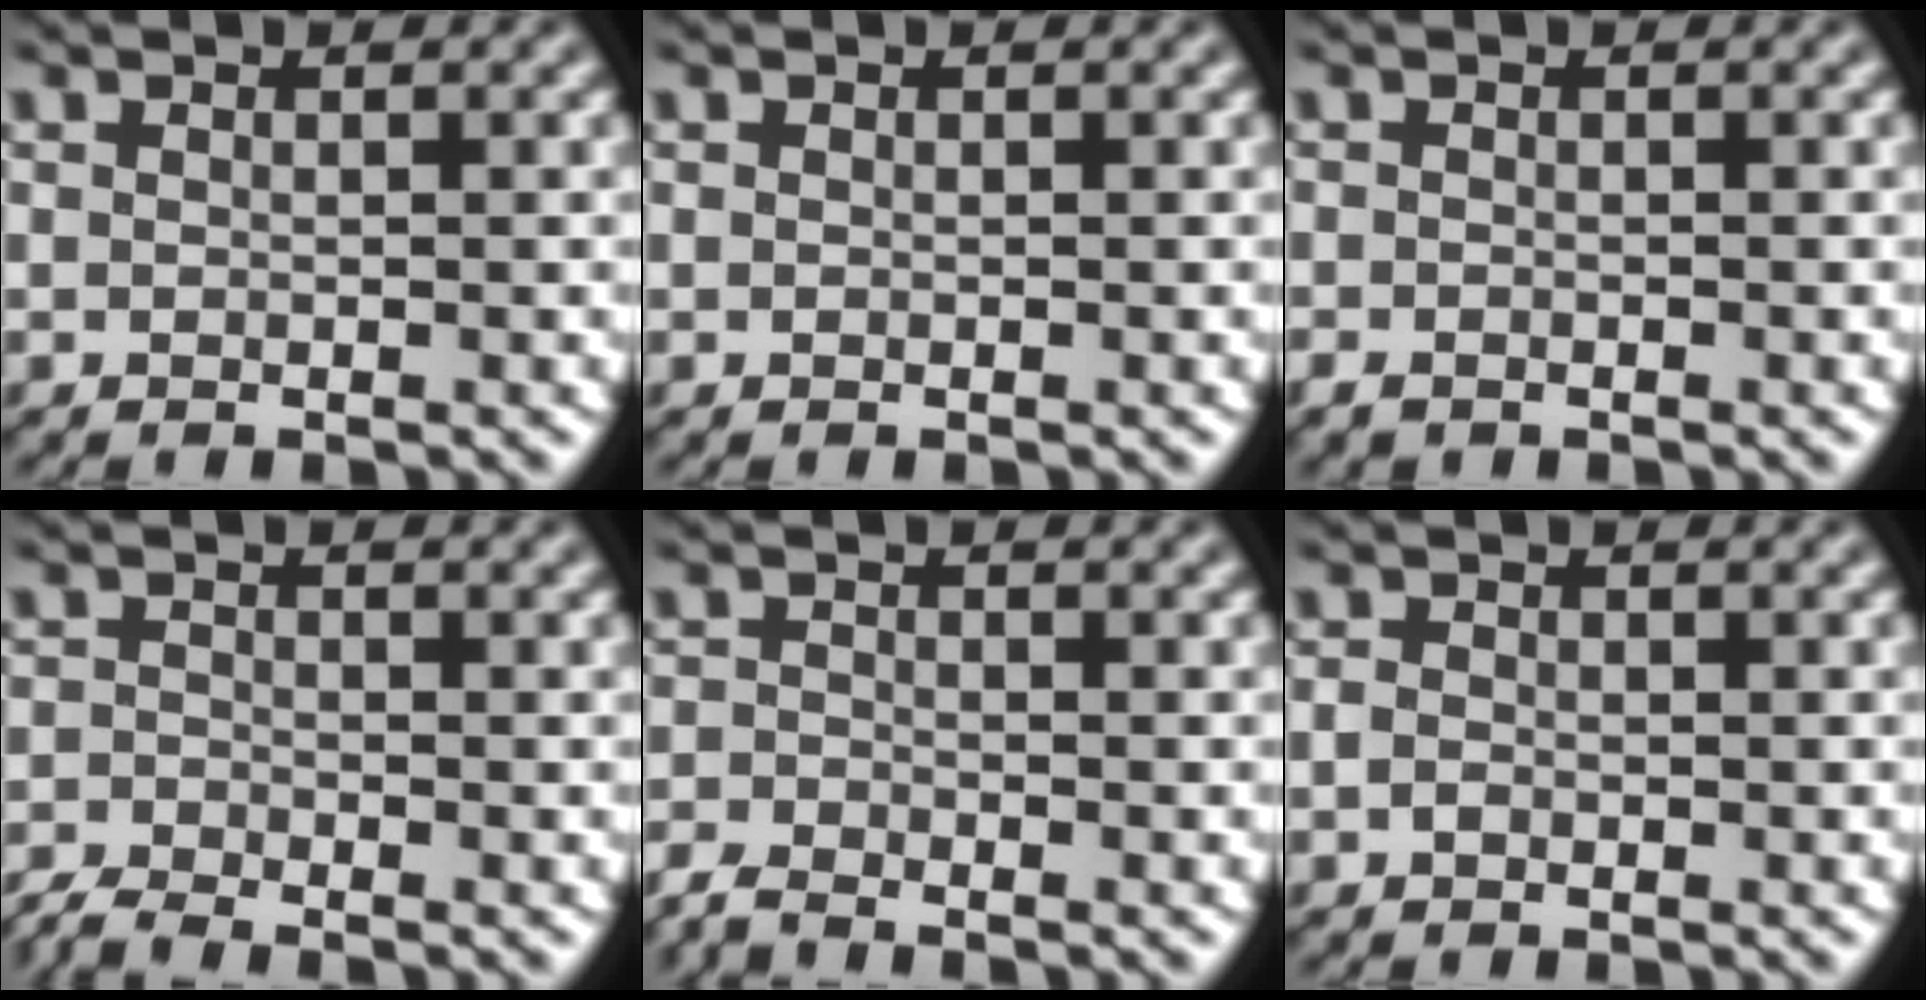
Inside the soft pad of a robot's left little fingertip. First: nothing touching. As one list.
[{"total": 0.0}, {"total": 1.0, "force": [-0.7, 0.6, 0.3], "torque": [-0.009, -0.003, -0.016]}, {"total": 2.8, "force": [-2.6, 0.6, 0.7], "torque": [-0.017, -0.005, -0.065]}, {"total": 2.5, "force": [-2.4, 0.4, 0.6], "torque": [-0.018, -0.006, -0.060]}, {"total": 0.9, "force": [-0.5, 0.7, 0.4], "torque": [-0.008, 0.000, -0.015]}]